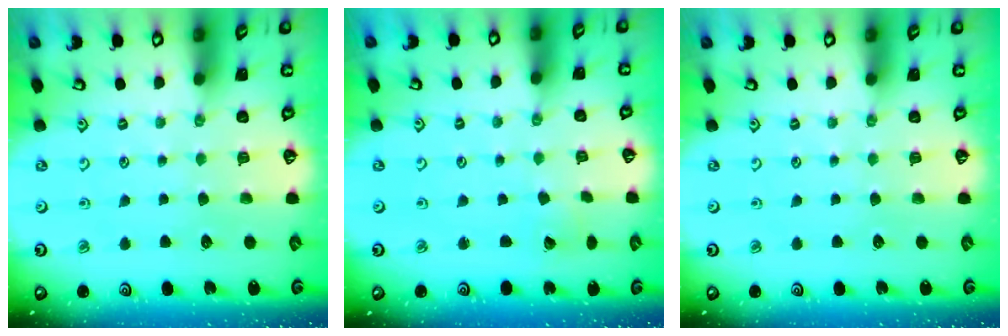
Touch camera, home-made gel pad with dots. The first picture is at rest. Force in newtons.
{"total": 2.2, "press": 2.2, "slide": 0.2}
{"total": 0.0}